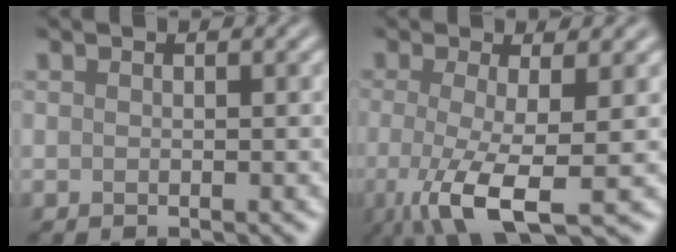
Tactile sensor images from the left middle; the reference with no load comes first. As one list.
[{"total": 6.3, "force": [-2.0, 1.3, 5.8], "torque": [-0.109, -0.011, -0.027]}]